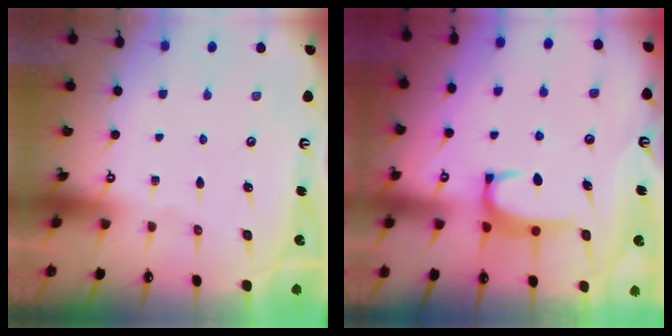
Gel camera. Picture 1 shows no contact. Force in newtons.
{"total": 2.9, "press": 2.8, "slide": 0.5}